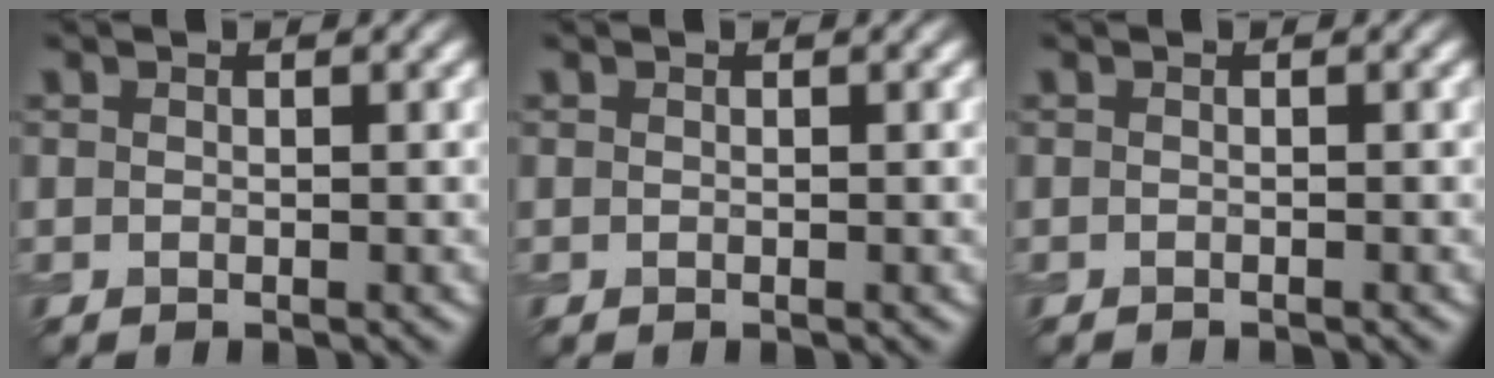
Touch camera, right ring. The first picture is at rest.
{"total": 0.0}
{"total": 0.8, "force": [-0.8, 0.0, 0.1], "torque": [0.001, -0.007, -0.014]}